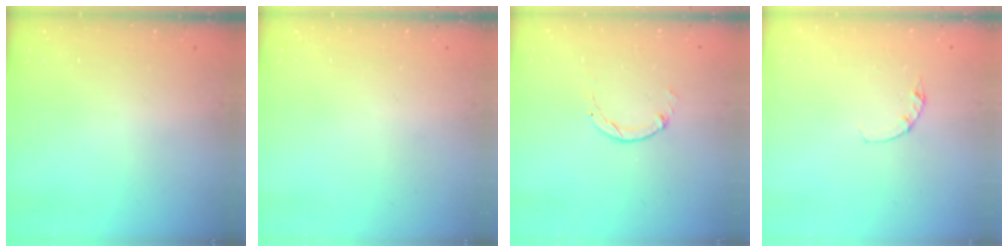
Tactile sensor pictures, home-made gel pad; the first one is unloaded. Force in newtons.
{"total": 0.0}
{"total": 0.0}
{"total": 1.2, "press": 1.1, "slide": 0.3}